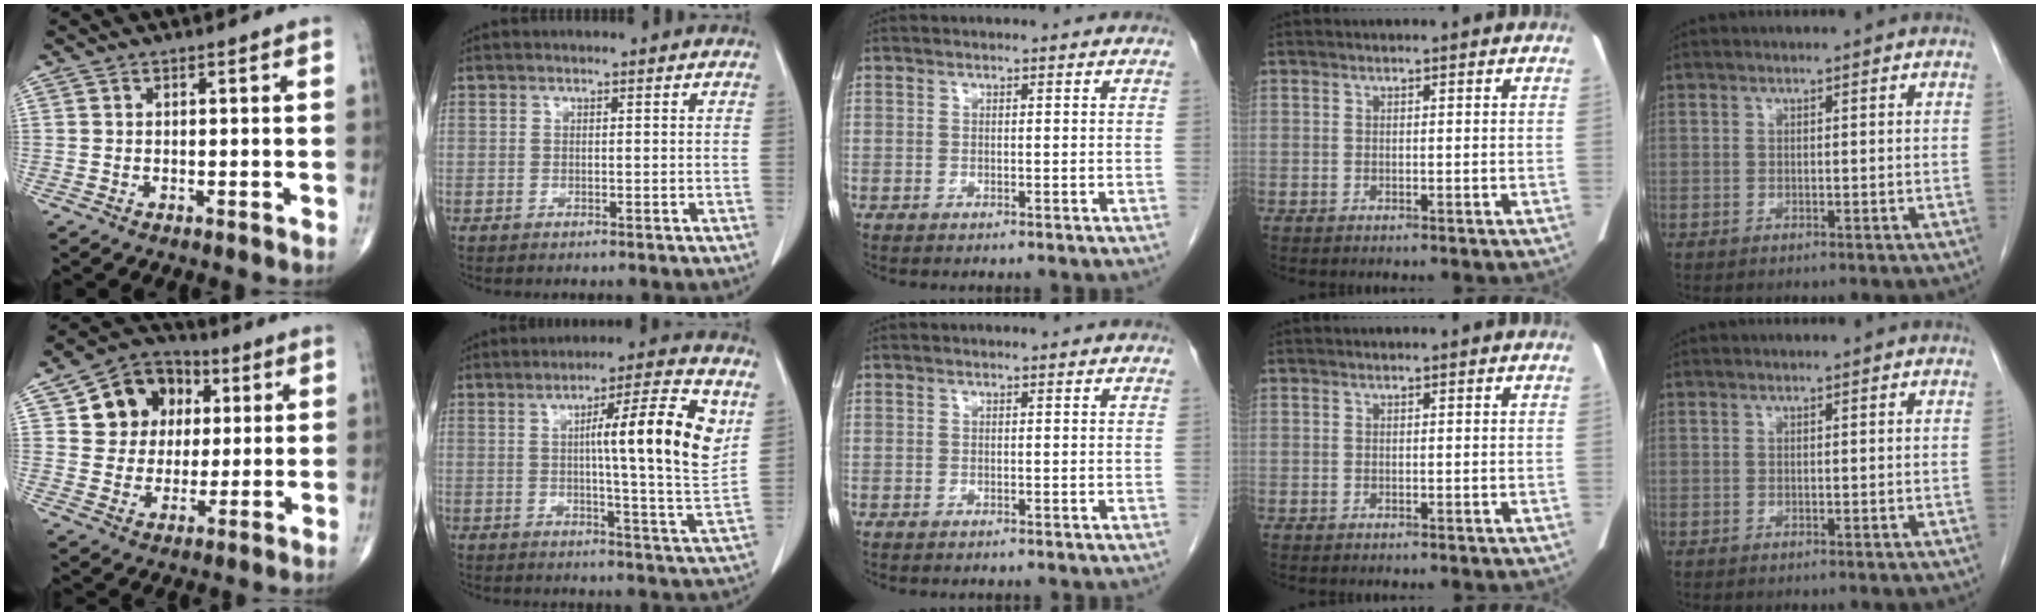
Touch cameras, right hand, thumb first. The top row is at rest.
{"thumb": {"total": 13.2, "force": [3.8, 11.3, 5.8], "torque": [-0.047, 0.001, 0.063]}, "index": {"total": 13.3, "force": [3.7, -0.1, 12.8], "torque": [-0.186, 0.001, 0.047]}}